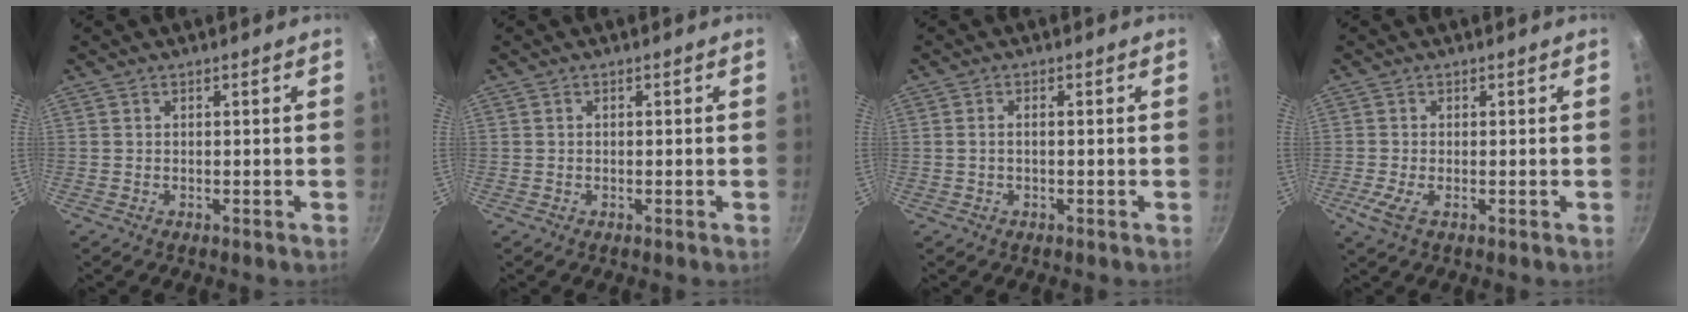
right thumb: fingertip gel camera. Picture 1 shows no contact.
{"total": 0.0}
{"total": 1.3, "force": [-0.2, 0.6, 1.2], "torque": [-0.033, 0.008, -0.005]}
{"total": 2.8, "force": [-0.9, 0.9, 2.5], "torque": [-0.064, -0.003, -0.020]}